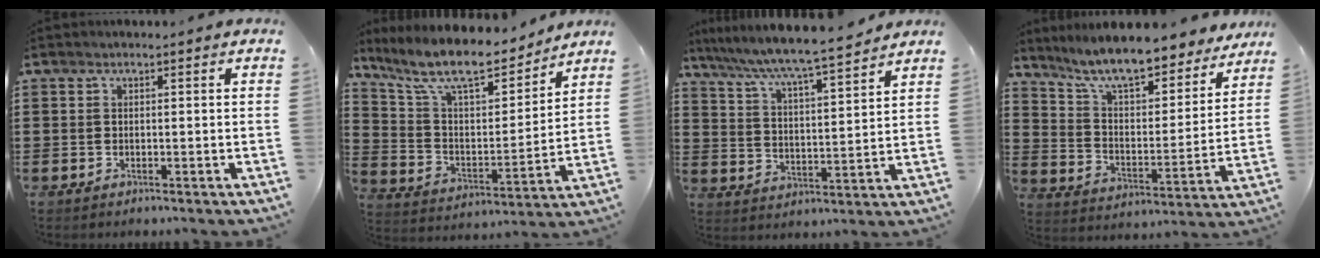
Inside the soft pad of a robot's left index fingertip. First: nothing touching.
{"total": 11.4, "force": [9.5, 2.3, 5.8], "torque": [-0.151, -0.052, 0.165]}
{"total": 6.3, "force": [5.7, -0.3, 2.6], "torque": [-0.075, -0.038, 0.092]}
{"total": 9.3, "force": [8.3, 0.7, 4.1], "torque": [-0.114, -0.054, 0.142]}